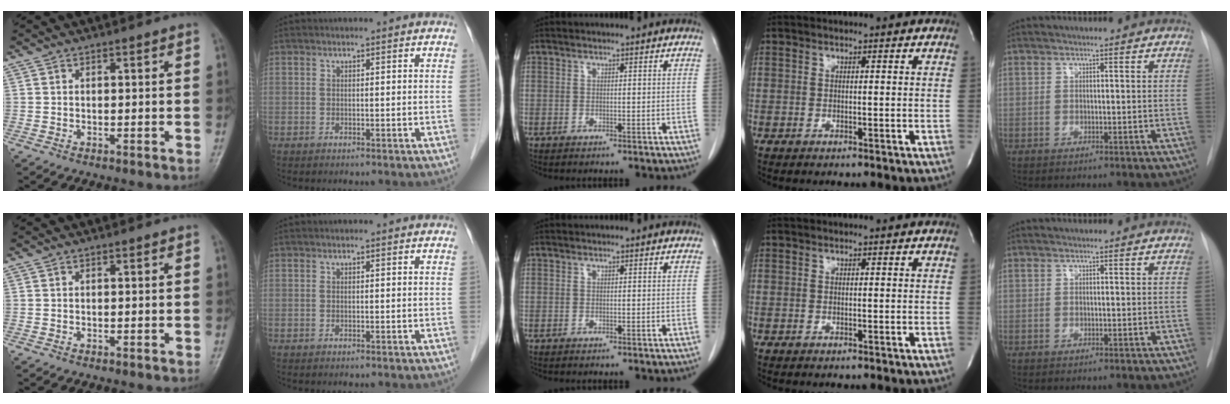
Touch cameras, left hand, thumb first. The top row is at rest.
{}